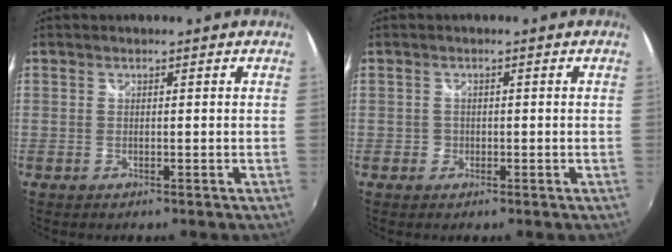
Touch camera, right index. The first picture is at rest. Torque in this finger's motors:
{"motor_torque": [-0.09, 0.12, 0.01, -0.03]}